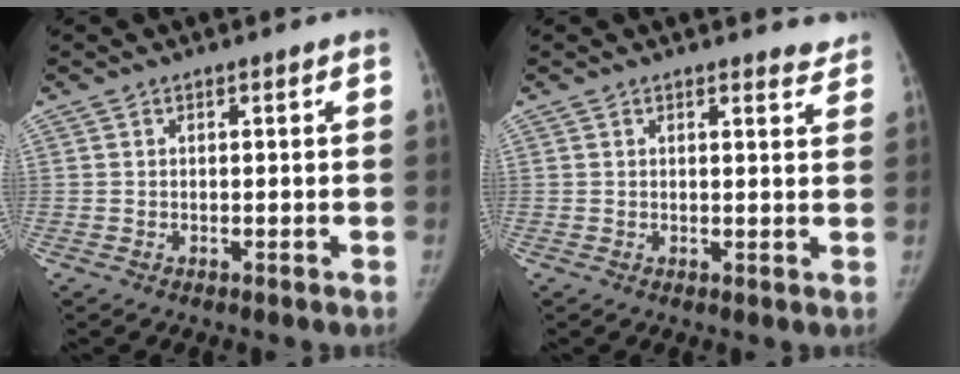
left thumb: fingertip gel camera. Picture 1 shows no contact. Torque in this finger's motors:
{"motor_torque": [0.15, 0.01, 0.63, -0.45, 0.00]}